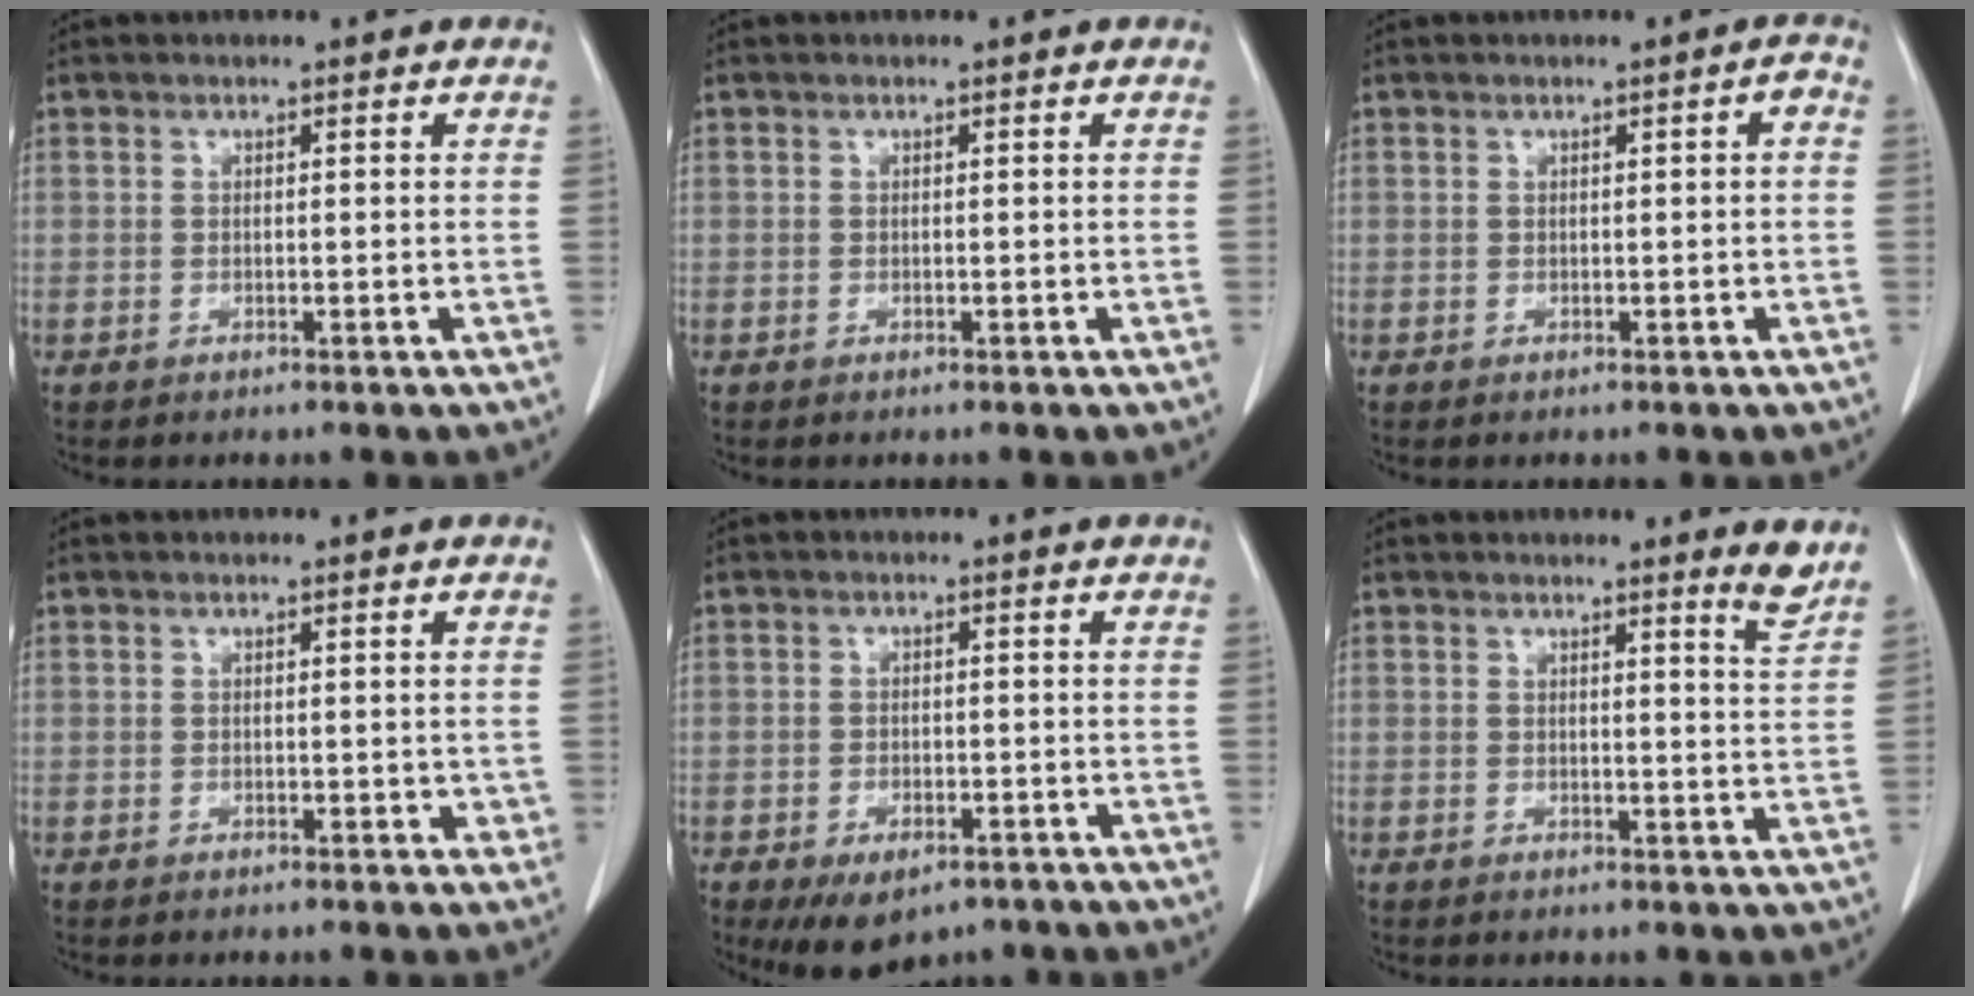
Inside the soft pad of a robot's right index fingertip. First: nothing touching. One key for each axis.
{"total": 0.0}
{"total": 1.3, "fx": 0.1, "fy": 0.2, "fz": 1.3, "tx": -0.015, "ty": 0.004, "tz": 0.001}
{"total": 1.5, "fx": -0.1, "fy": 1.0, "fz": 1.1, "tx": -0.005, "ty": 0.002, "tz": -0.001}
{"total": 6.8, "fx": -4.5, "fy": 3.5, "fz": 3.7, "tx": -0.056, "ty": -0.003, "tz": -0.062}
{"total": 2.9, "fx": 2.5, "fy": -0.6, "fz": 1.3, "tx": -0.022, "ty": -0.028, "tz": 0.022}